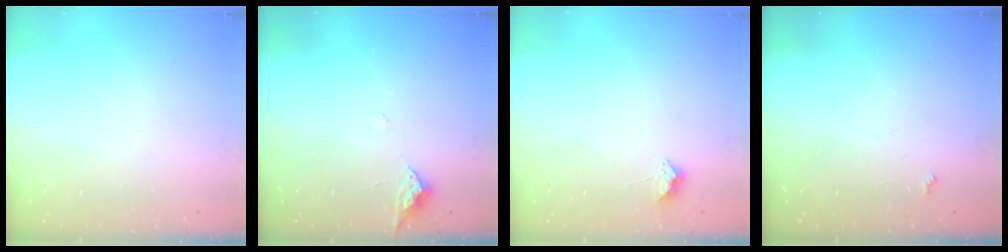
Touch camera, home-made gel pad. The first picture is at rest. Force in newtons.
{"total": 4.3, "press": 4.2, "slide": 0.6}
{"total": 3.8, "press": 3.8, "slide": 0.5}
{"total": 2.7, "press": 2.6, "slide": 0.4}